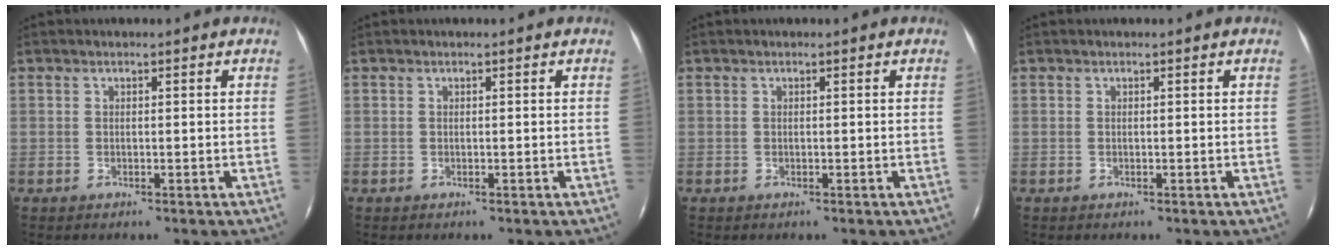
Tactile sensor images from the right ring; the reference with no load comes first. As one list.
[{"total": 0.0}, {"total": 0.0}, {"total": 0.0}]